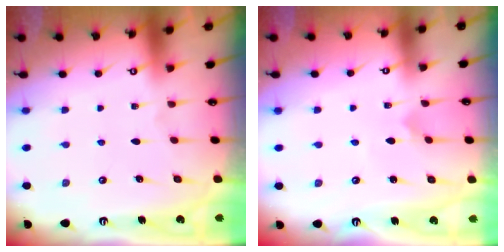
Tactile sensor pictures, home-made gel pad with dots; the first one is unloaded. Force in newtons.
{"total": 1.0, "press": 1.0, "slide": 0.1}